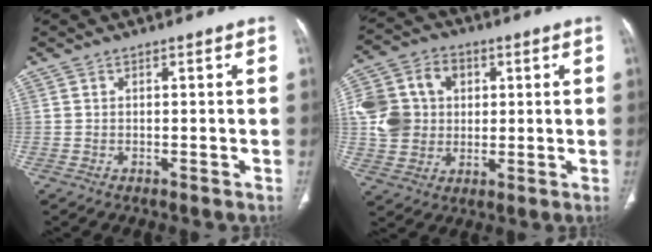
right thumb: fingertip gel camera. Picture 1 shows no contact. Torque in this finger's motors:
{"motor_torque": [0.10, 0.14, 0.35, 0.31, 0.06]}